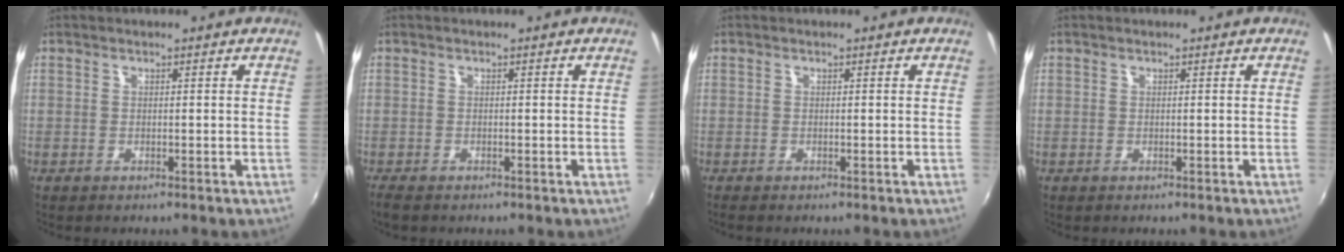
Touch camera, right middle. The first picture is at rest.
{"total": 2.1, "force": [-1.7, 0.7, 1.0], "torque": [-0.020, -0.012, -0.030]}
{"total": 0.0}
{"total": 0.0}